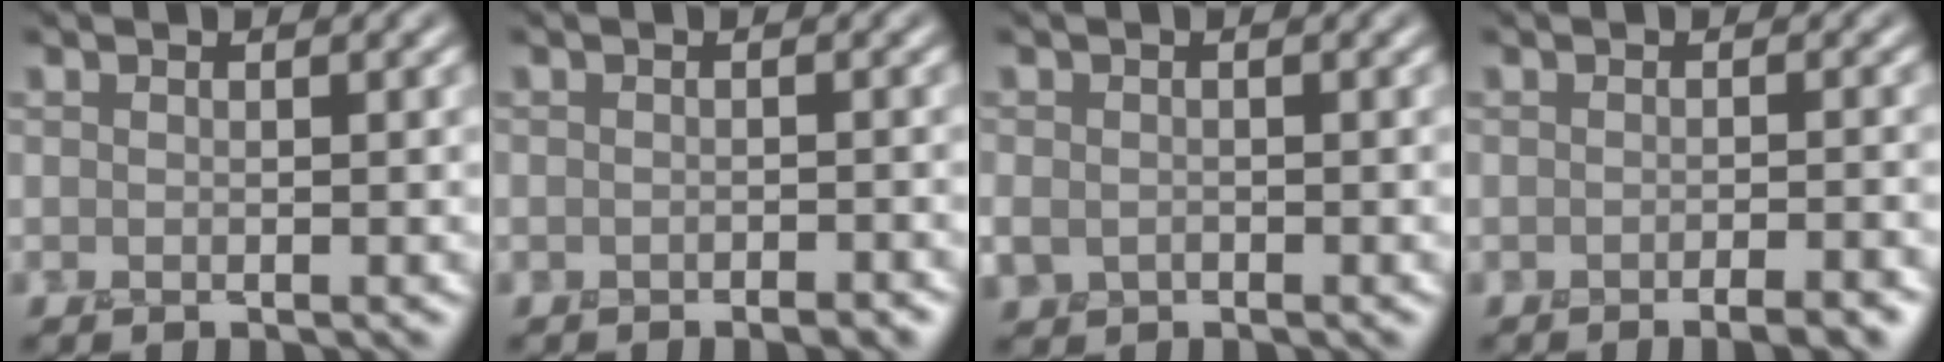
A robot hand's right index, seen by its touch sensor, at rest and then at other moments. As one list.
[{"total": 1.4, "force": [-1.0, 0.5, 0.7], "torque": [-0.003, 0.002, -0.012]}, {"total": 1.1, "force": [-0.2, 1.1, 0.2], "torque": [-0.002, 0.000, -0.005]}, {"total": 3.0, "force": [-2.0, 0.7, 2.1], "torque": [-0.010, 0.009, -0.025]}]